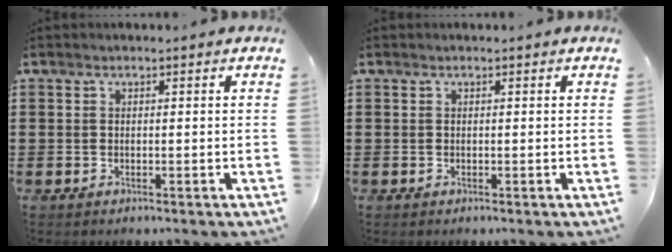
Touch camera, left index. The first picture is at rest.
{"total": 0.0}